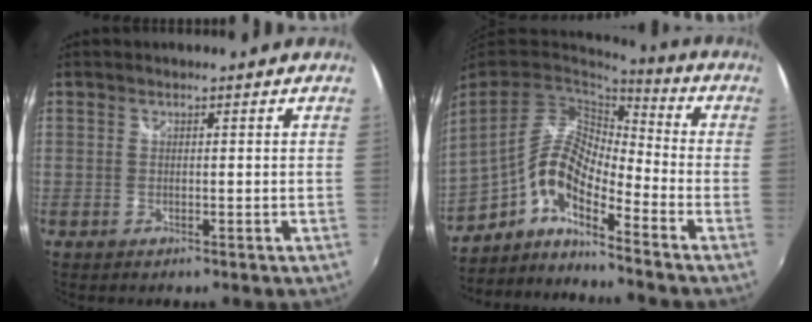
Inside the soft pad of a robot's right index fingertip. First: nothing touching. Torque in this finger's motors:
{"motor_torque": [0.40, -0.35, 0.70, 0.14]}